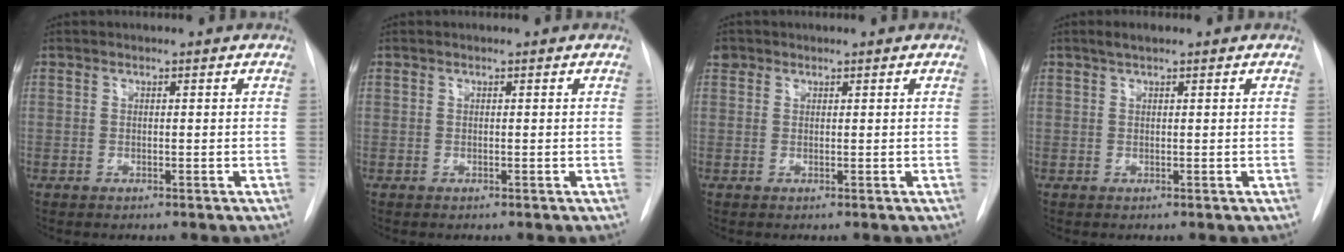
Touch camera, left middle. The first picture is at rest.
{"total": 0.0}
{"total": 1.1, "force": [0.7, 0.8, 0.1], "torque": [0.004, 0.014, 0.010]}
{"total": 1.5, "force": [1.1, 0.3, 1.0], "torque": [-0.020, 0.008, 0.020]}